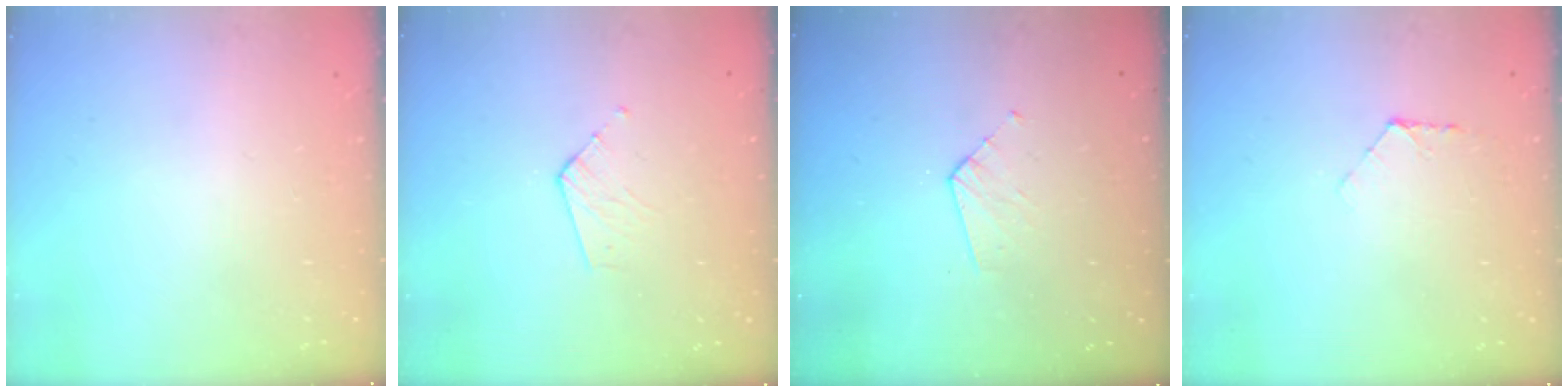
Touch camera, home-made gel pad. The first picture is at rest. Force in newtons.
{"total": 3.5, "press": 3.5, "slide": 0.3}
{"total": 3.3, "press": 3.2, "slide": 0.2}
{"total": 5.8, "press": 5.7, "slide": 0.6}